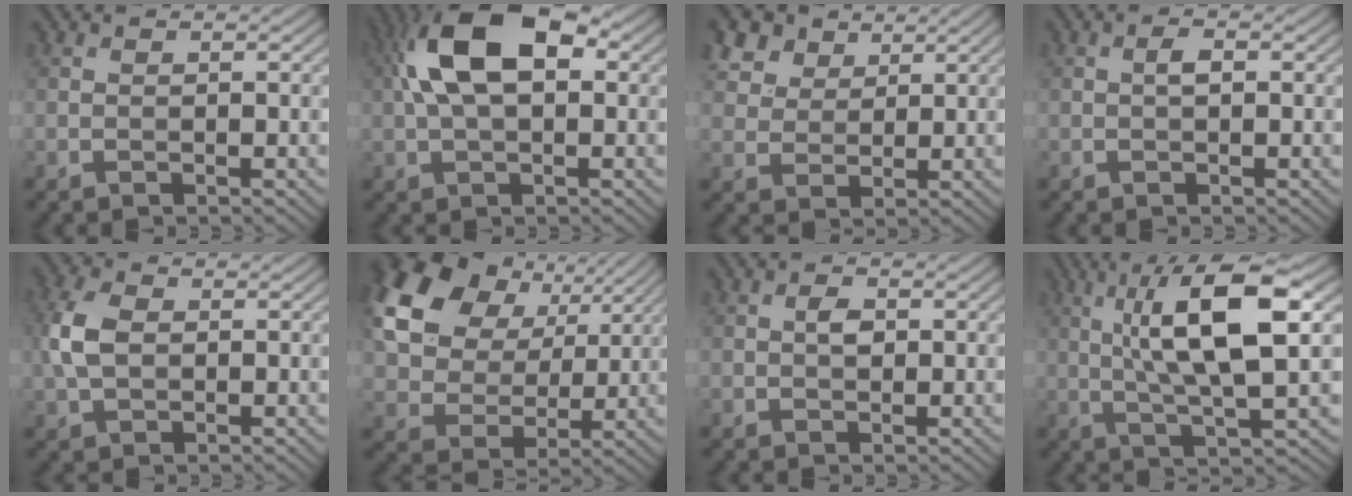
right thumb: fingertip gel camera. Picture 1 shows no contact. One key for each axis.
{"total": 11.8, "fx": 2.7, "fy": 6.2, "fz": 9.7, "tx": -0.200, "ty": 0.018, "tz": 0.039}
{"total": 7.2, "fx": 4.7, "fy": 4.5, "fz": 3.1, "tx": -0.099, "ty": -0.001, "tz": 0.098}
{"total": 1.2, "fx": 0.0, "fy": 0.4, "fz": 1.2, "tx": -0.022, "ty": 0.005, "tz": -0.002}
{"total": 5.2, "fx": 0.2, "fy": 3.3, "fz": 4.0, "tx": -0.106, "ty": 0.009, "tz": -0.002}
{"total": 16.6, "fx": 7.2, "fy": 11.3, "fz": 9.9, "tx": -0.244, "ty": 0.031, "tz": 0.134}
{"total": 1.6, "fx": 0.1, "fy": 1.0, "fz": 1.3, "tx": -0.026, "ty": 0.004, "tz": 0.000}
{"total": 12.1, "fx": 2.6, "fy": 3.0, "fz": 11.4, "tx": -0.201, "ty": 0.009, "tz": 0.043}